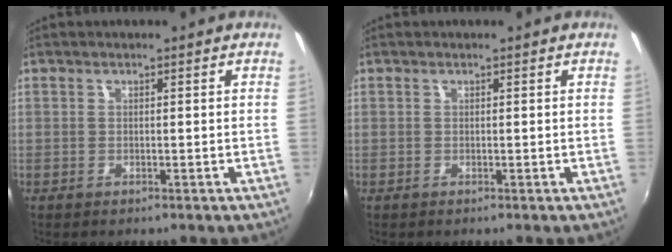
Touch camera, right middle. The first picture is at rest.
{"total": 0.0}